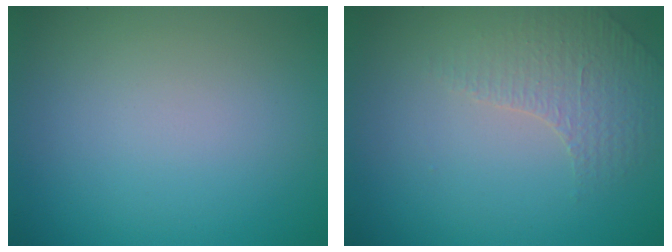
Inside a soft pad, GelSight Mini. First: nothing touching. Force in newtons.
{"total": 1.5, "press": 1.2, "slide": 0.8}